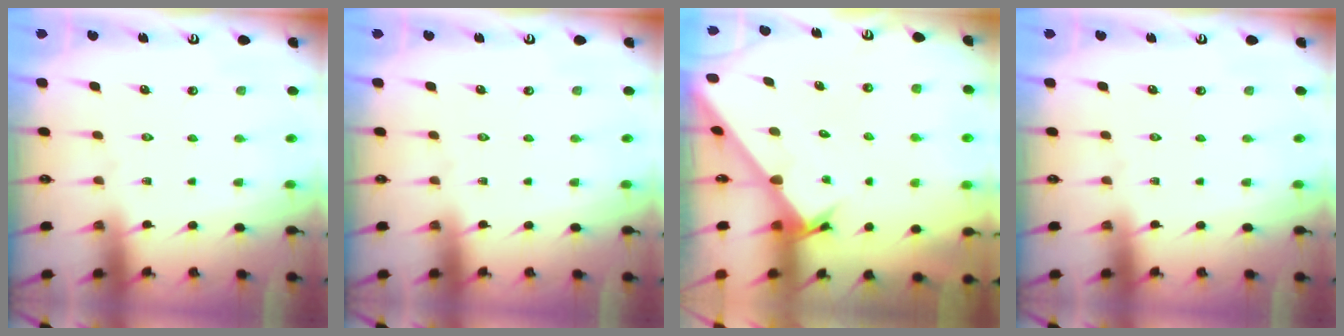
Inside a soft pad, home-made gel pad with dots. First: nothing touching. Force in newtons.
{"total": 0.0}
{"total": 2.4, "press": 2.4, "slide": 0.1}
{"total": 0.0}